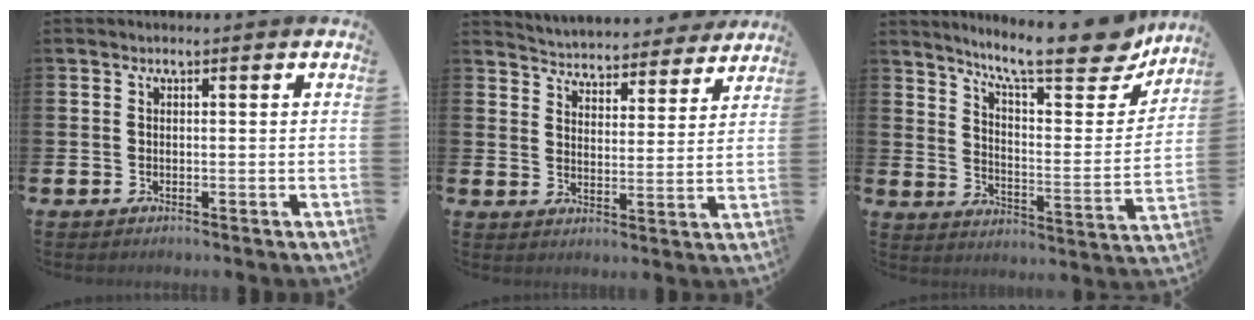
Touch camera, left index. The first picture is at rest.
{"total": 4.8, "force": [4.7, 1.0, -0.3], "torque": [-0.016, -0.042, 0.078]}
{"total": 13.0, "force": [10.9, 2.5, 6.6], "torque": [-0.118, -0.071, 0.181]}